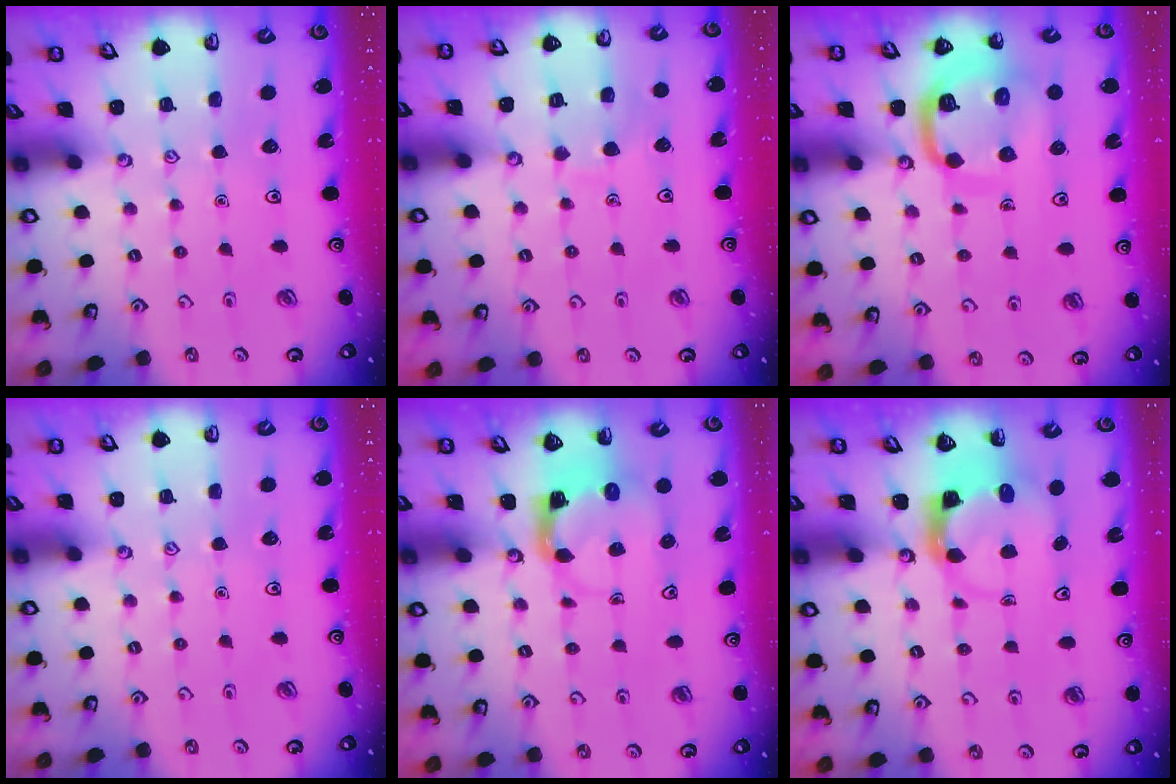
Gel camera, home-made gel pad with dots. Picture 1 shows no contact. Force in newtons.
{"total": 6.4, "press": 6.3, "slide": 0.7}
{"total": 11.5, "press": 11.5, "slide": 1.1}
{"total": 0.0}
{"total": 3.7, "press": 3.7, "slide": 0.7}
{"total": 3.6, "press": 3.6, "slide": 0.5}